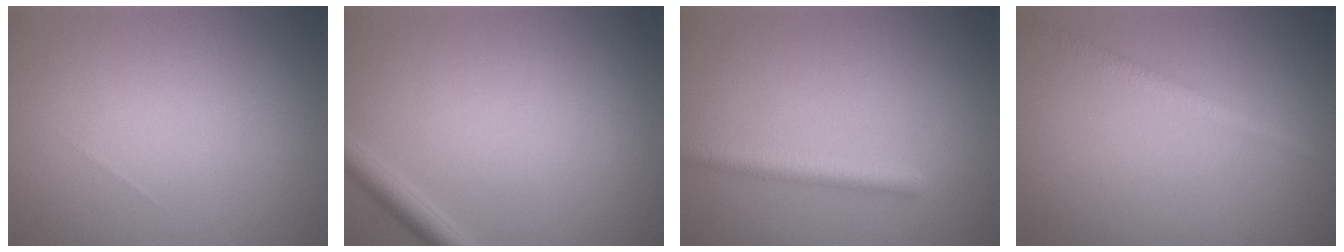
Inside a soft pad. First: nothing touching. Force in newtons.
{"total": 1.9, "press": 1.9, "slide": 0.1}
{"total": 2.7, "press": 2.7, "slide": 0.1}
{"total": 1.5, "press": 1.5, "slide": 0.1}